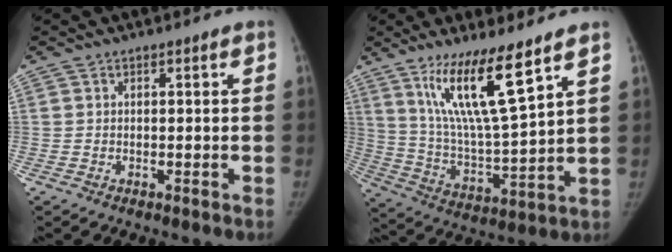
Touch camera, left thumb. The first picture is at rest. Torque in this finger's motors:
{"motor_torque": [0.34, 0.22, 1.74, -1.03, 0.16]}